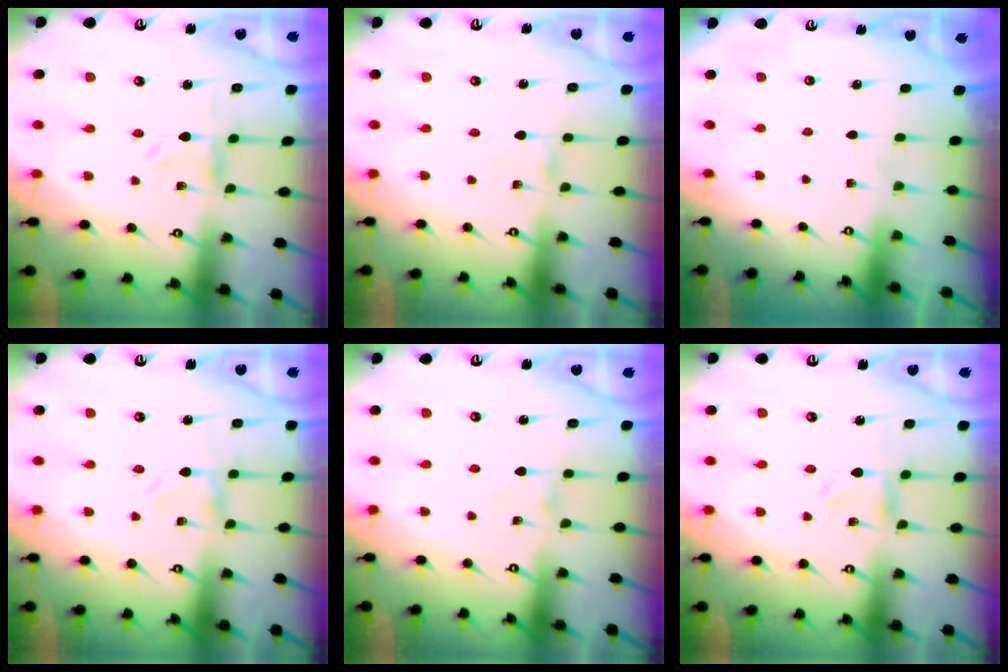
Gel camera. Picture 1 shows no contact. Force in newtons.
{"total": 0.0}
{"total": 0.0}
{"total": 0.0}
{"total": 1.0, "press": 1.0, "slide": 0.0}
{"total": 0.0}